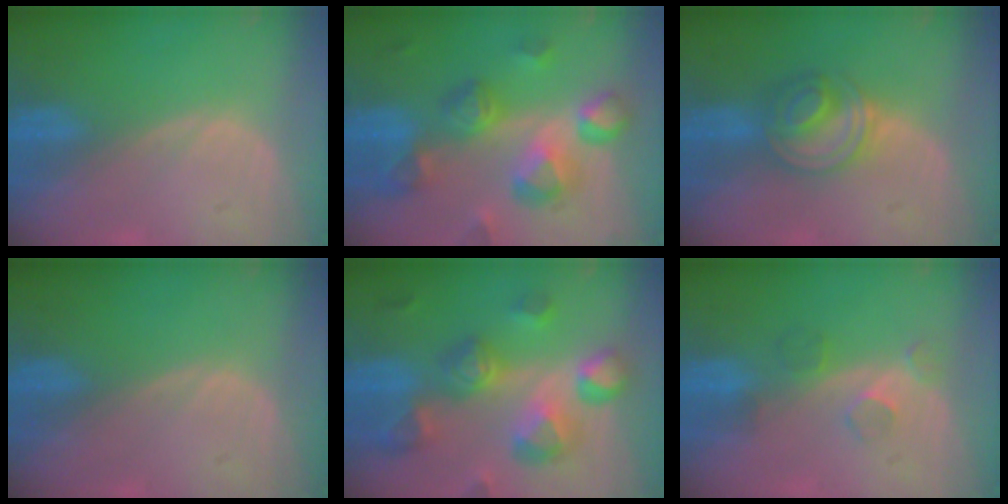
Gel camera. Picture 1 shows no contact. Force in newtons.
{"total": 10.6, "press": 9.4, "slide": 4.7}
{"total": 6.0, "press": 6.0, "slide": 0.5}
{"total": 0.0}
{"total": 11.2, "press": 10.0, "slide": 5.0}
{"total": 3.6, "press": 3.2, "slide": 1.7}